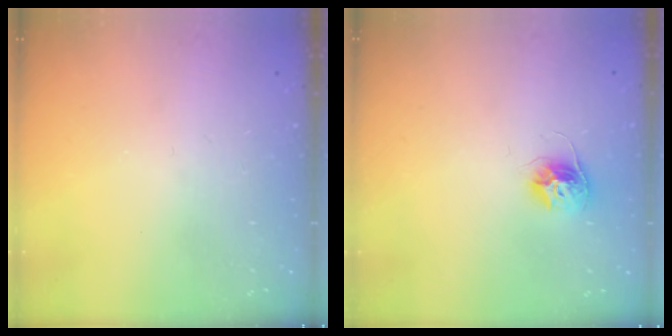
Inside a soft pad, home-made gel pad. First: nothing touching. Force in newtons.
{"total": 10.0, "press": 10.0, "slide": 0.6}